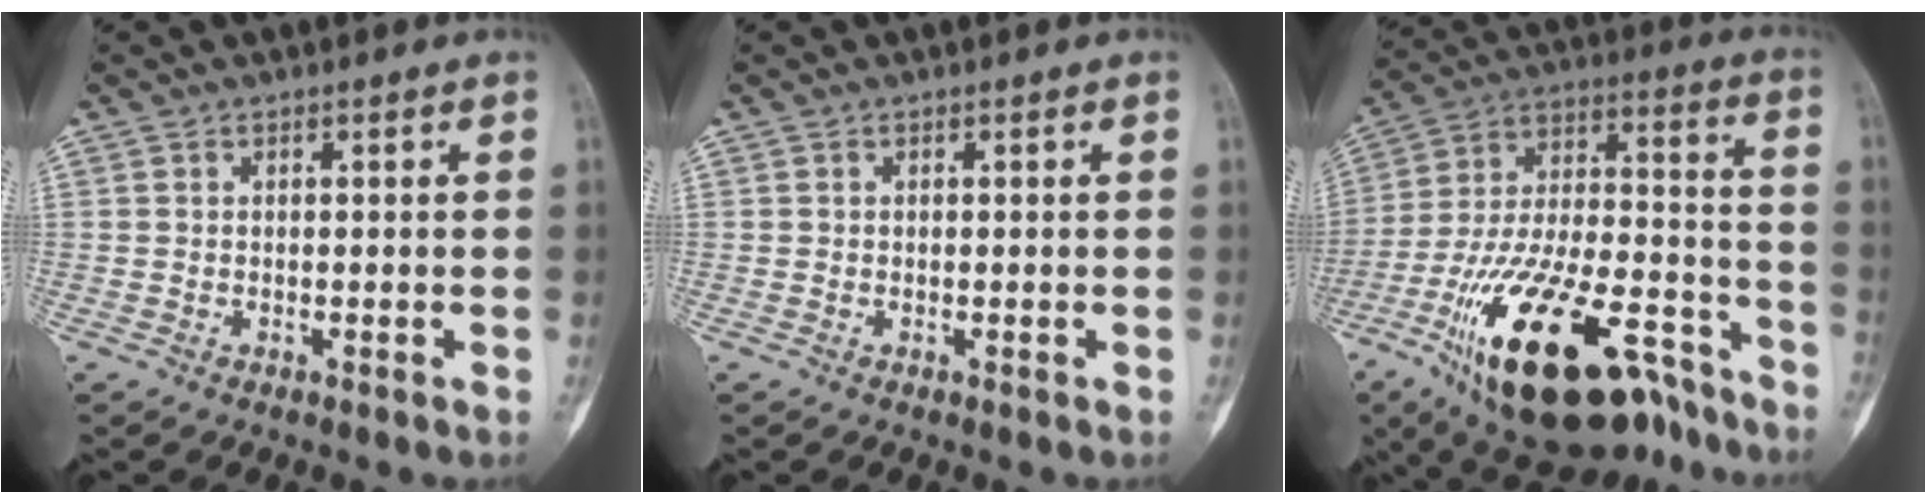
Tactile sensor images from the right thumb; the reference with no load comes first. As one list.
[{"total": 0.0}, {"total": 28.9, "force": [-17.2, 11.8, 20.0], "torque": [-0.352, 0.070, -0.285]}]